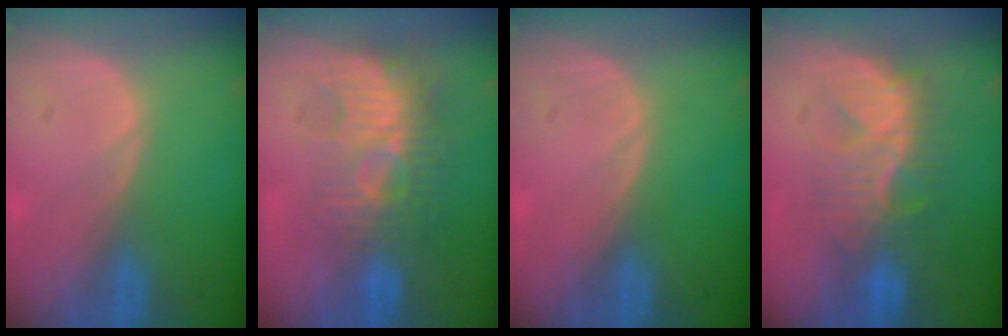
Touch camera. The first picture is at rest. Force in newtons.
{"total": 9.4, "press": 8.4, "slide": 4.3}
{"total": 0.0}
{"total": 8.0, "press": 7.9, "slide": 1.3}